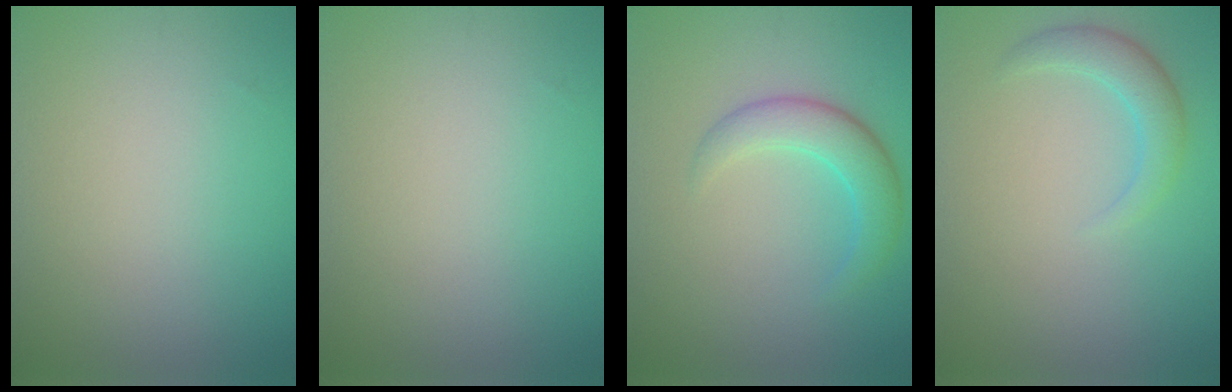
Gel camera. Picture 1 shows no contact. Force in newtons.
{"total": 0.0}
{"total": 3.6, "press": 3.6, "slide": 0.2}
{"total": 2.5, "press": 2.5, "slide": 0.1}